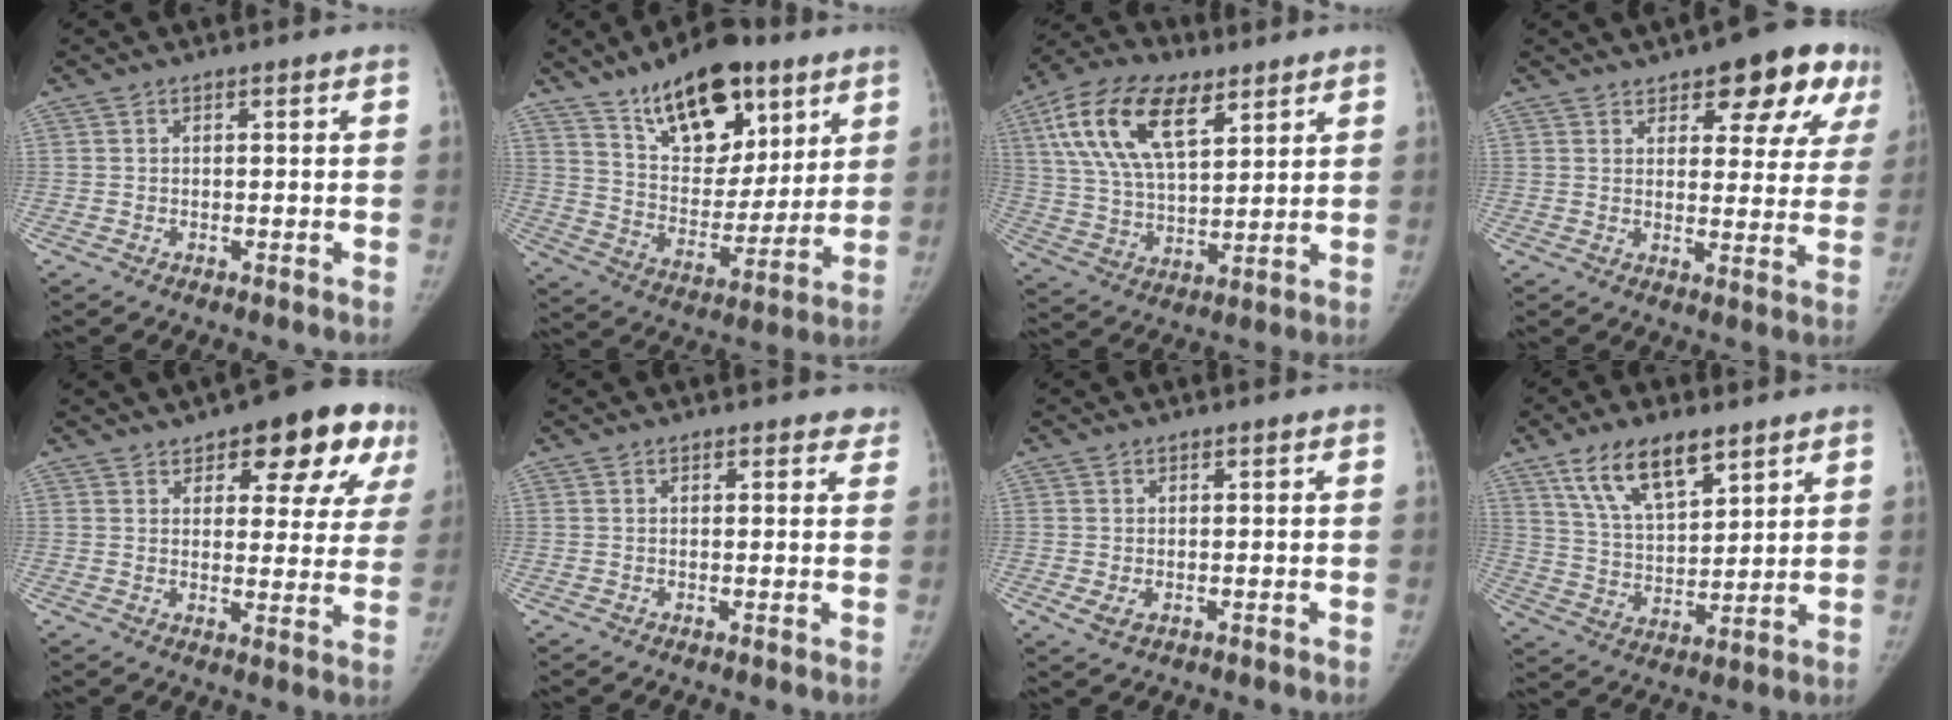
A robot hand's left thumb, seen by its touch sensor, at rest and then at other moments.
{"total": 20.6, "force": [12.8, 10.3, 12.5], "torque": [-0.150, -0.065, 0.219]}
{"total": 18.2, "force": [8.6, 9.1, 13.2], "torque": [-0.231, -0.017, 0.158]}
{"total": 14.4, "force": [8.0, 6.0, 10.3], "torque": [-0.087, -0.027, 0.099]}
{"total": 15.3, "force": [8.3, 6.6, 11.1], "torque": [-0.097, -0.024, 0.103]}
{"total": 2.5, "force": [2.1, 1.1, 0.9], "torque": [0.014, -0.004, 0.016]}
{"total": 2.0, "force": [0.1, 1.2, 1.6], "torque": [-0.030, -0.006, 0.009]}
{"total": 13.3, "force": [8.3, 5.6, 8.7], "torque": [-0.131, -0.037, 0.160]}